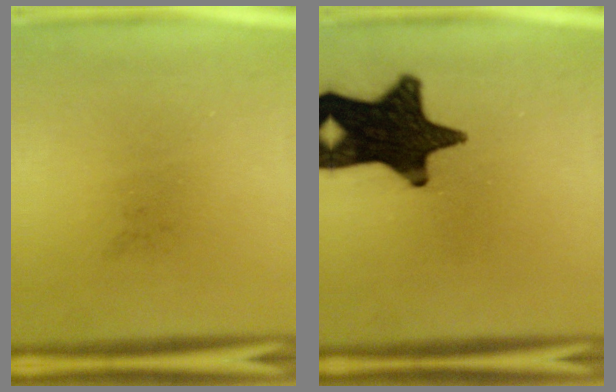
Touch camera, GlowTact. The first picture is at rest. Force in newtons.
{"total": 17.7}